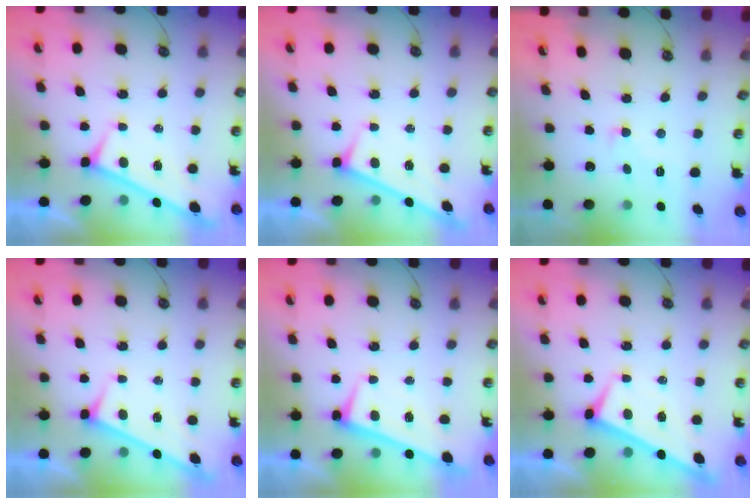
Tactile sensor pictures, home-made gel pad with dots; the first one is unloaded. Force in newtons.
{"total": 3.4, "press": 3.4, "slide": 0.4}
{"total": 0.7, "press": 0.0, "slide": 0.7}
{"total": 3.1, "press": 3.1, "slide": 0.3}
{"total": 1.2, "press": 0.8, "slide": 0.9}
{"total": 2.6, "press": 2.5, "slide": 0.4}